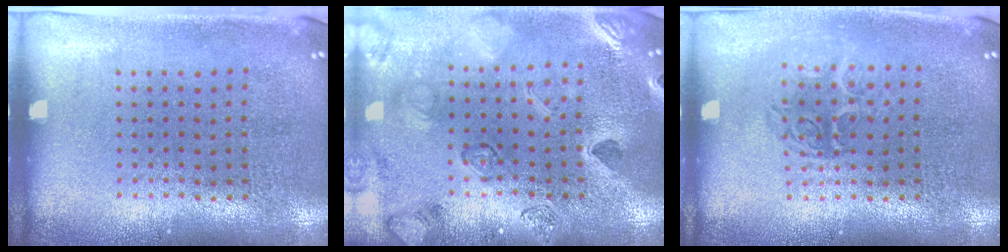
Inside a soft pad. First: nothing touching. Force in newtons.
{"total": 2.5, "press": 2.4, "slide": 0.5}
{"total": 1.2, "press": 1.1, "slide": 0.4}